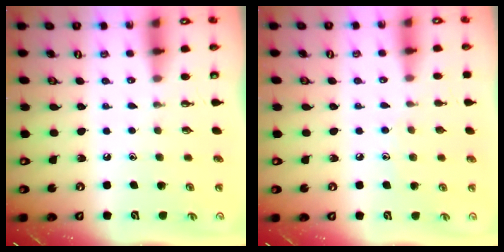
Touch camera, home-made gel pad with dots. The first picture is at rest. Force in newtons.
{"total": 5.3, "press": 5.3, "slide": 0.5}